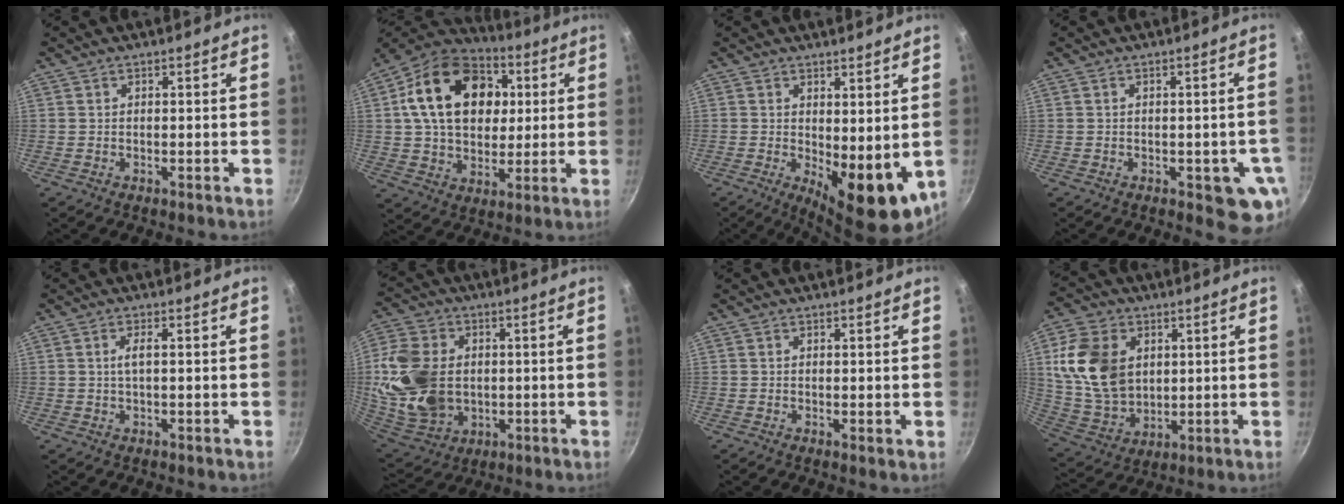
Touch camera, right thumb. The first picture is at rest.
{"total": 22.2, "force": [4.9, 16.0, 14.7], "torque": [-0.215, 0.013, 0.075]}
{"total": 10.6, "force": [0.0, 4.5, 9.6], "torque": [-0.106, -0.017, 0.015]}
{"total": 7.2, "force": [-2.0, 3.2, 6.1], "torque": [-0.040, 0.002, -0.021]}
{"total": 2.1, "force": [0.2, 0.4, 2.0], "torque": [-0.046, 0.003, 0.004]}
{"total": 18.7, "force": [0.3, 13.8, 12.7], "torque": [-0.246, -0.002, 0.019]}
{"total": 0.6, "force": [0.4, 0.1, 0.5], "torque": [-0.005, -0.007, 0.004]}
{"total": 16.4, "force": [3.6, 12.0, 10.6], "torque": [-0.180, -0.011, 0.083]}